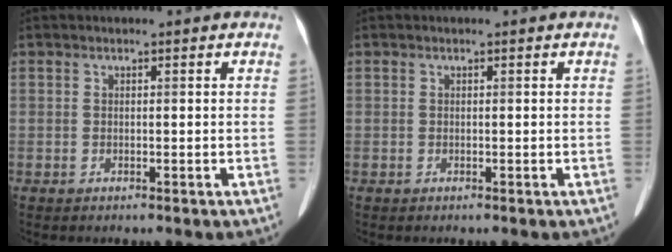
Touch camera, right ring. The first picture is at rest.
{"total": 0.0}